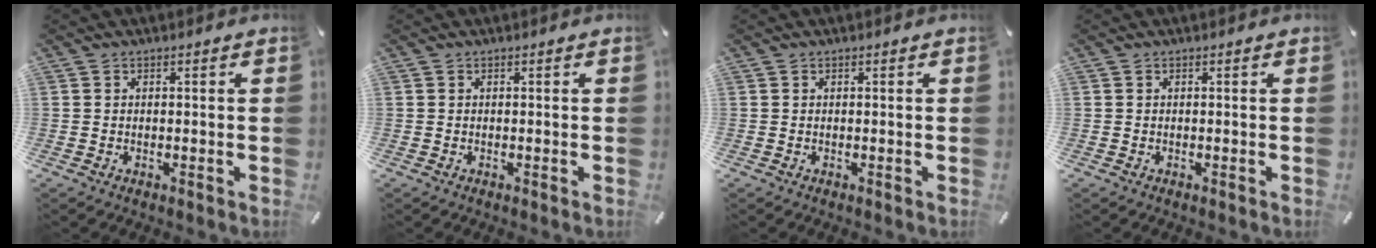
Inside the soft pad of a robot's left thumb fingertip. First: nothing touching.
{"total": 0.0}
{"total": 0.0}
{"total": 0.0}